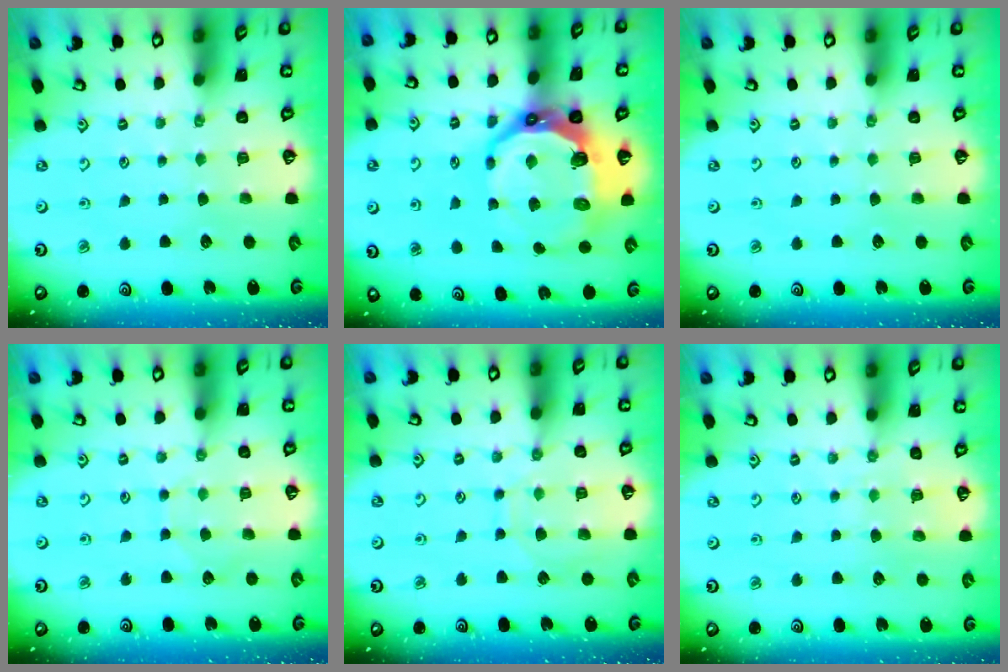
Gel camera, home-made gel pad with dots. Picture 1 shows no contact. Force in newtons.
{"total": 15.7, "press": 14.8, "slide": 5.3}
{"total": 0.0}
{"total": 4.5, "press": 4.4, "slide": 0.4}
{"total": 9.0, "press": 8.9, "slide": 0.9}
{"total": 5.5, "press": 5.4, "slide": 0.6}